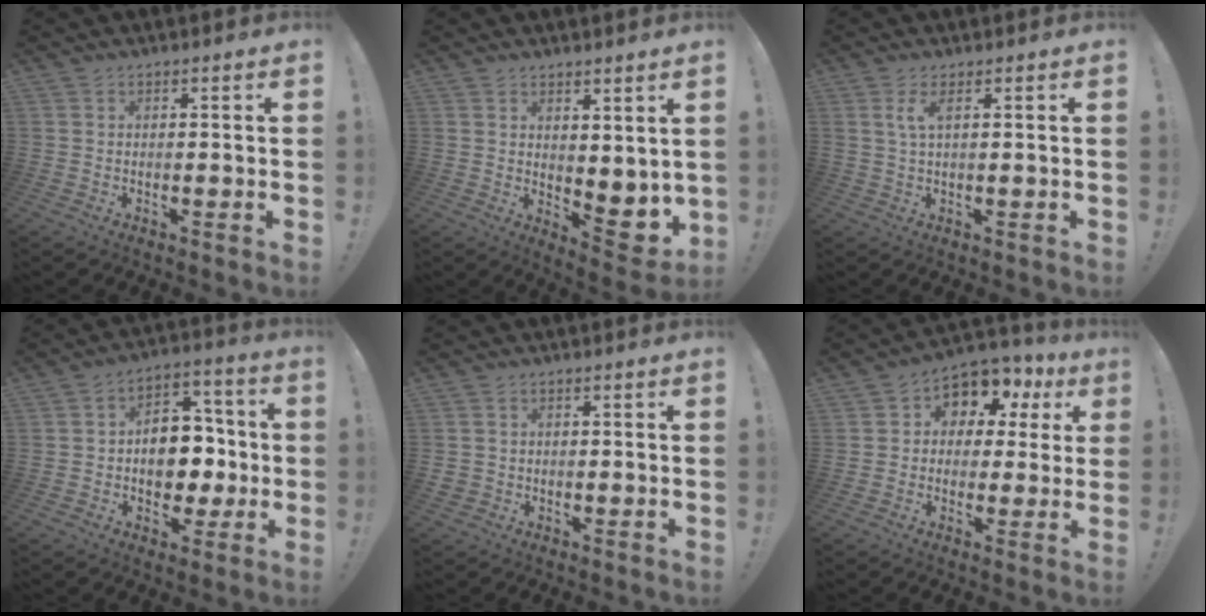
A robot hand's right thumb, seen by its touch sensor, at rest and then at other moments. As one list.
[{"total": 6.0, "force": [2.1, 3.8, 4.2], "torque": [-0.038, -0.034, 0.049]}, {"total": 3.3, "force": [1.4, 0.7, 2.9], "torque": [-0.052, -0.003, 0.023]}, {"total": 12.9, "force": [-1.6, 10.3, 7.6], "torque": [-0.103, 0.018, -0.017]}, {"total": 2.0, "force": [0.0, 1.9, 0.6], "torque": [-0.008, 0.001, 0.001]}, {"total": 8.0, "force": [3.5, 6.3, 3.5], "torque": [-0.040, -0.034, 0.064]}]